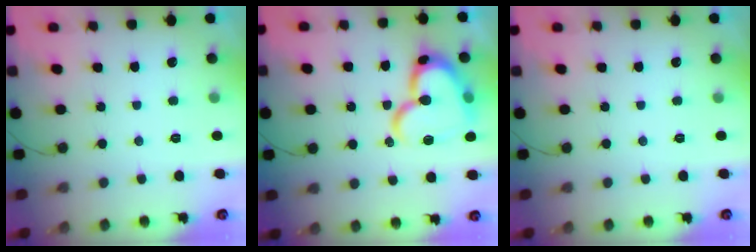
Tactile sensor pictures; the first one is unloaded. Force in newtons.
{"total": 20.0, "press": 19.9, "slide": 2.5}
{"total": 0.0}